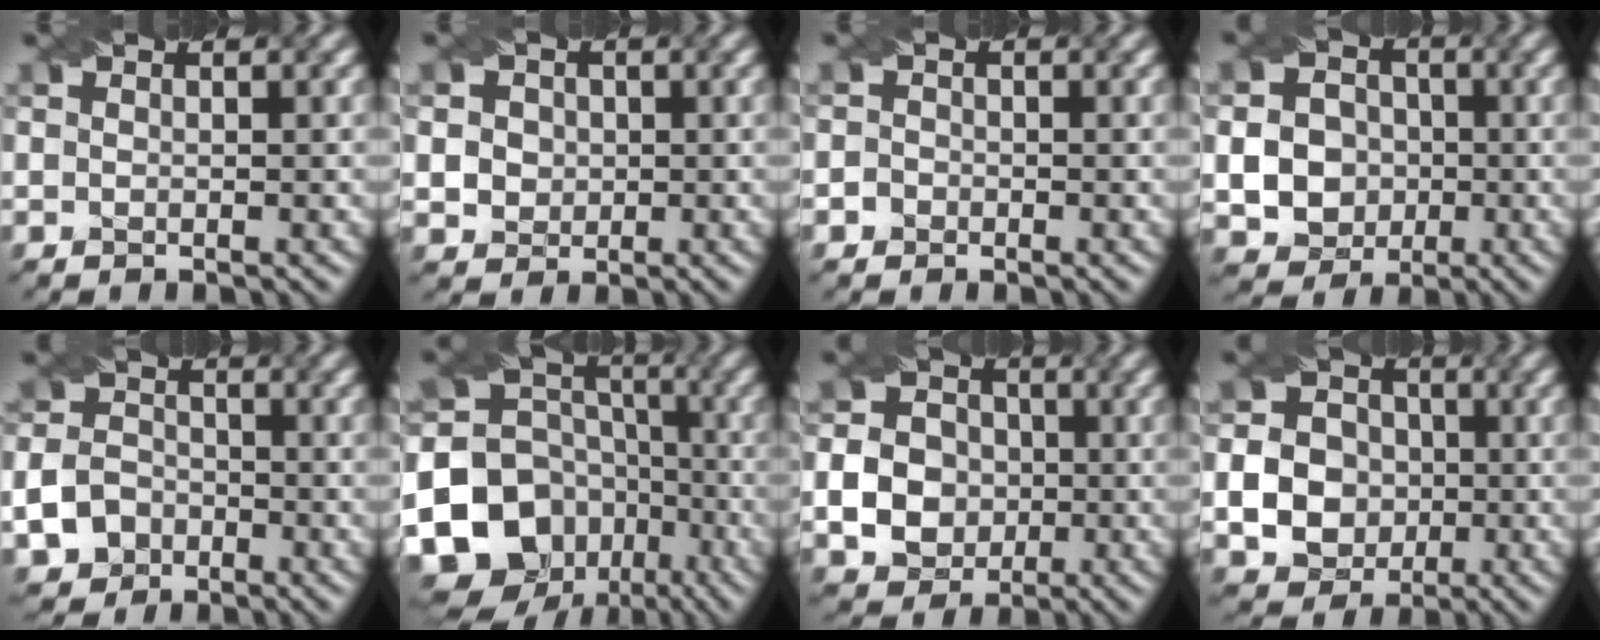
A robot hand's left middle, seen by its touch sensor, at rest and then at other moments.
{"total": 3.9, "force": [0.8, 3.4, 1.7], "torque": [-0.032, 0.018, 0.002]}
{"total": 1.0, "force": [-0.7, 0.8, -0.1], "torque": [0.013, -0.001, -0.015]}
{"total": 7.5, "force": [-1.2, 6.8, 3.0], "torque": [-0.055, 0.001, -0.040]}
{"total": 5.5, "force": [-2.7, 4.4, 1.9], "torque": [-0.020, -0.013, -0.057]}
{"total": 18.2, "force": [-8.1, 14.9, 6.7], "torque": [-0.166, -0.037, -0.140]}
{"total": 6.3, "force": [-1.2, 5.7, 2.5], "torque": [-0.044, -0.003, -0.040]}
{"total": 8.6, "force": [-1.5, 7.9, 2.9], "torque": [-0.061, -0.008, -0.046]}